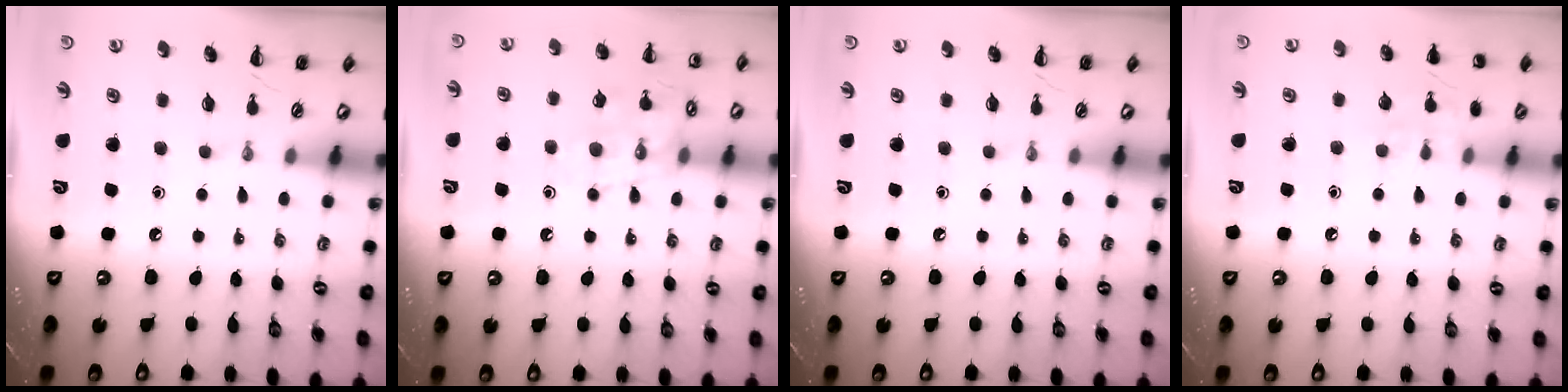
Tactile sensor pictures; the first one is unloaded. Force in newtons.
{"total": 12.8, "press": 12.8, "slide": 0.8}
{"total": 0.0}
{"total": 6.9, "press": 6.7, "slide": 1.8}